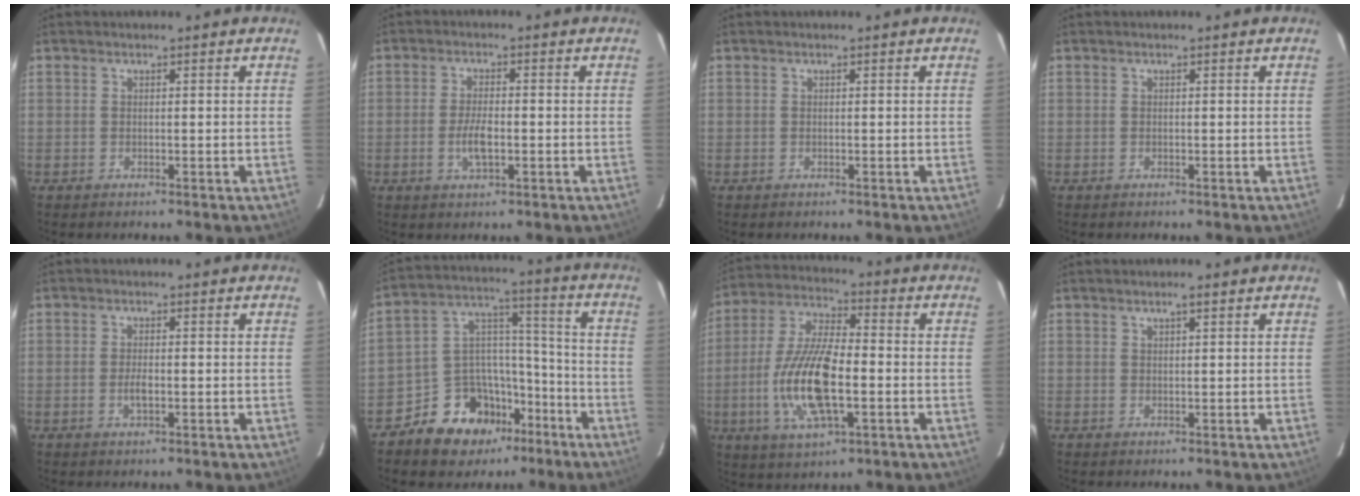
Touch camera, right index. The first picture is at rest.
{"total": 4.4, "force": [-1.3, 1.5, 3.9], "torque": [-0.078, -0.002, -0.024]}
{"total": 0.0}
{"total": 0.0}
{"total": 2.2, "force": [-0.7, 0.8, 1.9], "torque": [-0.037, -0.001, -0.013]}
{"total": 13.8, "force": [-9.0, 9.6, 4.4], "torque": [-0.091, 0.058, -0.135]}
{"total": 15.5, "force": [-3.6, 5.5, 14.0], "torque": [-0.292, -0.005, -0.069]}
{"total": 1.1, "force": [0.7, 0.1, 0.8], "torque": [-0.015, 0.005, 0.012]}